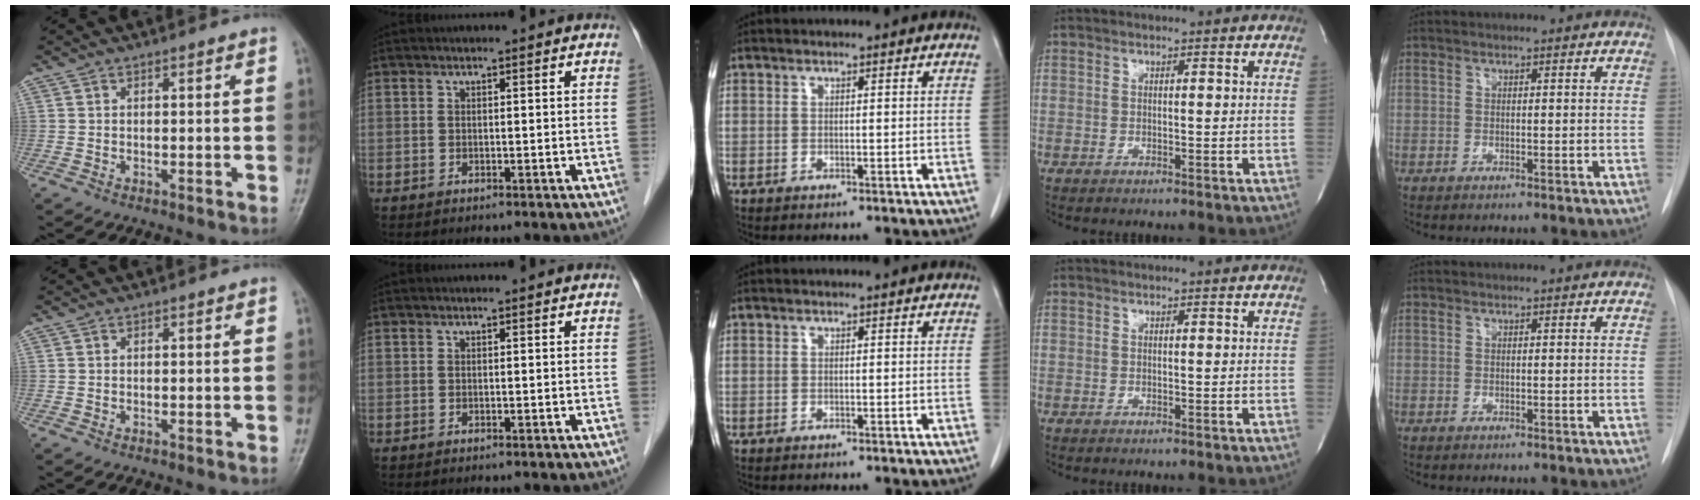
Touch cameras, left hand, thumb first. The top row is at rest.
{}